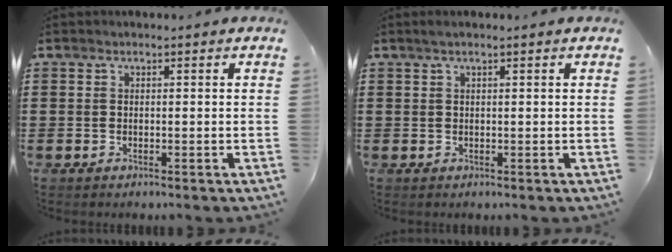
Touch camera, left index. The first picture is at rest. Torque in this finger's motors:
{"motor_torque": [1.22, -0.92, 0.54, 0.00]}